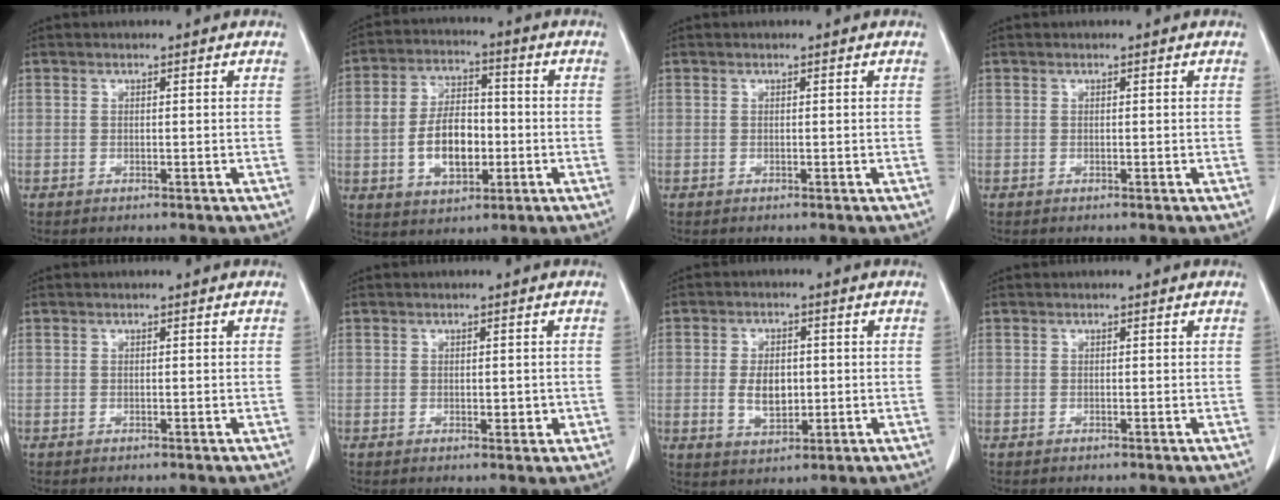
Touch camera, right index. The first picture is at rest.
{"total": 9.9, "force": [-1.7, 5.7, 8.0], "torque": [-0.153, 0.015, -0.024]}
{"total": 0.0}
{"total": 0.0}
{"total": 0.0}
{"total": 2.1, "force": [-0.2, 1.1, 1.7], "torque": [-0.022, -0.002, 0.002]}
{"total": 5.6, "force": [-0.3, 3.4, 4.4], "torque": [-0.084, 0.001, 0.003]}
{"total": 0.0}